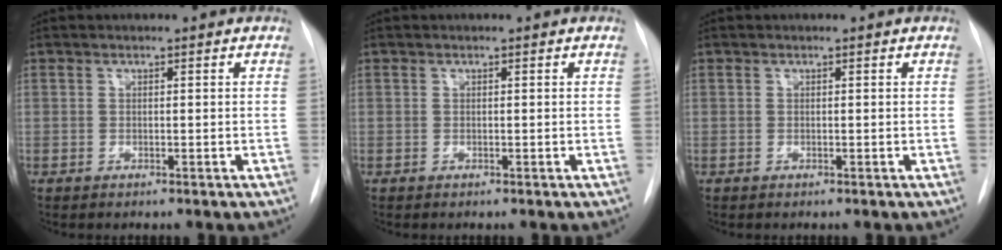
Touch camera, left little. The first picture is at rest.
{"total": 0.0}
{"total": 0.0}